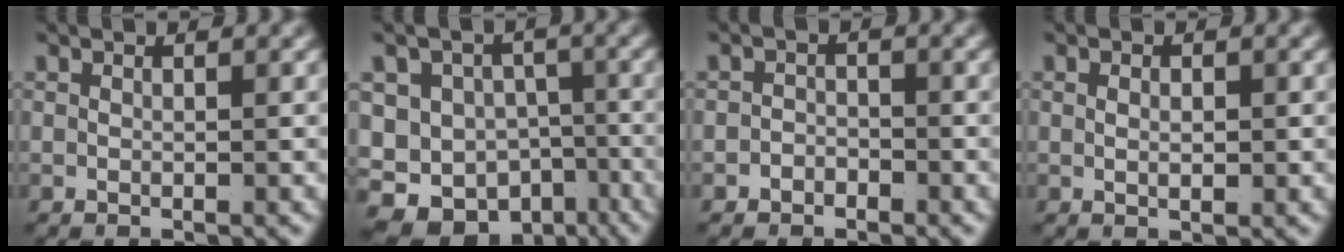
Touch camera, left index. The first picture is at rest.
{"total": 20.1, "force": [-8.6, 17.1, 6.2], "torque": [-0.170, -0.102, -0.132]}
{"total": 1.6, "force": [-1.4, 0.7, -0.2], "torque": [0.013, -0.007, -0.024]}
{"total": 0.9, "force": [0.0, 0.1, 0.9], "torque": [-0.013, -0.008, 0.006]}